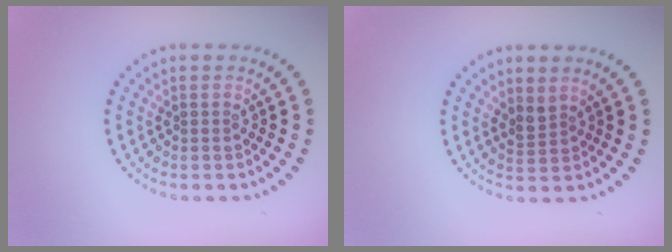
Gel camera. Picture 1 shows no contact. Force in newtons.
{"total": 1.4, "press": 1.1, "slide": 1.0}